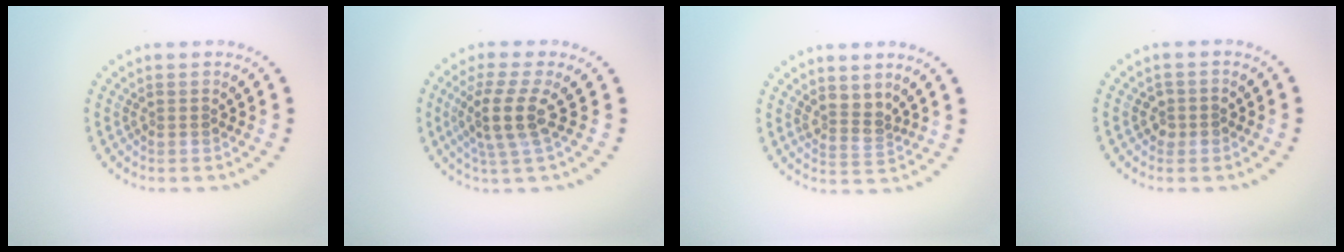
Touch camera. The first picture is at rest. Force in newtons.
{"total": 3.7, "press": 2.8, "slide": 2.4}
{"total": 2.1, "press": 1.5, "slide": 1.4}
{"total": 1.2, "press": 1.1, "slide": 0.3}